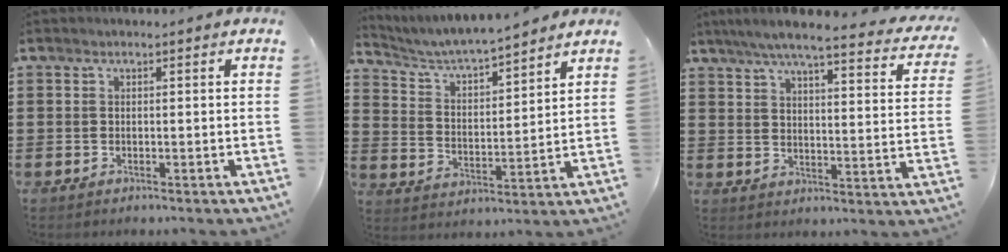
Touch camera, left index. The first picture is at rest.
{"total": 4.8, "force": [4.6, 0.2, 1.5], "torque": [-0.051, -0.032, 0.073]}
{"total": 6.2, "force": [5.2, 0.0, 3.3], "torque": [-0.086, -0.030, 0.084]}